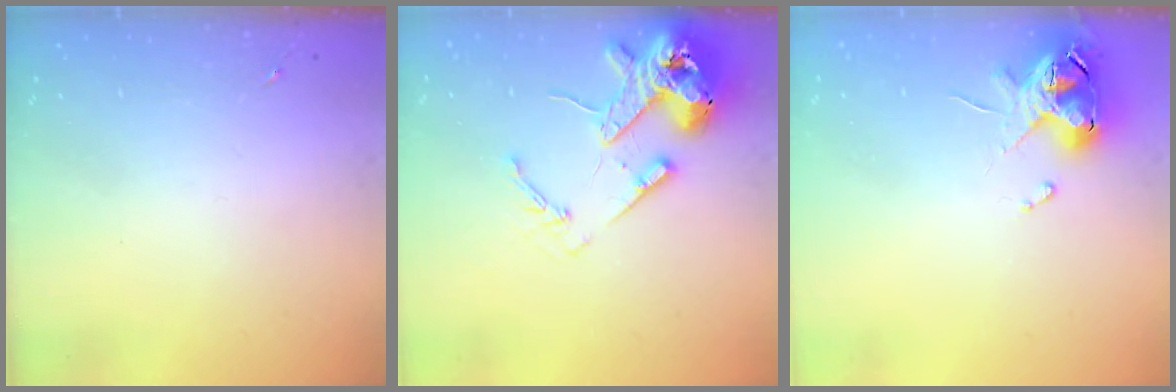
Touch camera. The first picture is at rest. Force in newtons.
{"total": 14.8, "press": 14.6, "slide": 2.1}
{"total": 11.5, "press": 11.4, "slide": 1.5}